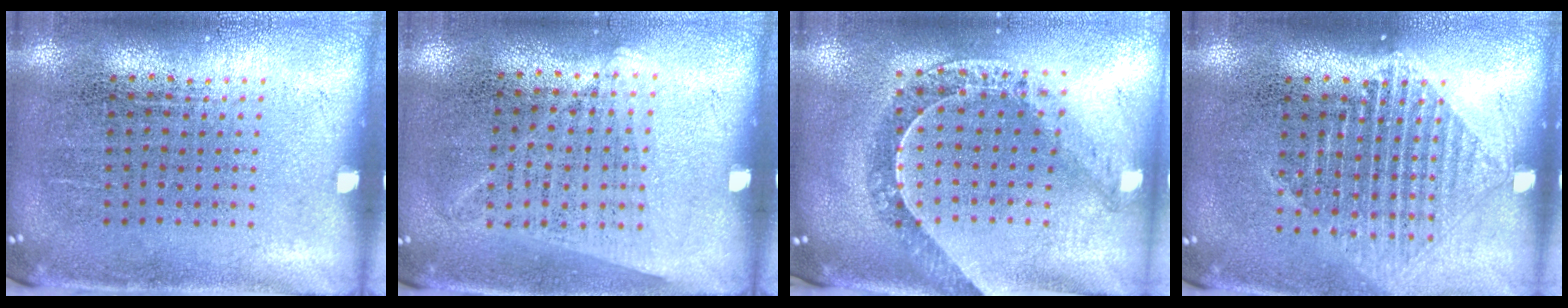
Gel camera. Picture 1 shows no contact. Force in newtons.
{"total": 1.2, "press": 1.1, "slide": 0.6}
{"total": 1.2, "press": 1.2, "slide": 0.2}
{"total": 1.4, "press": 1.3, "slide": 0.6}